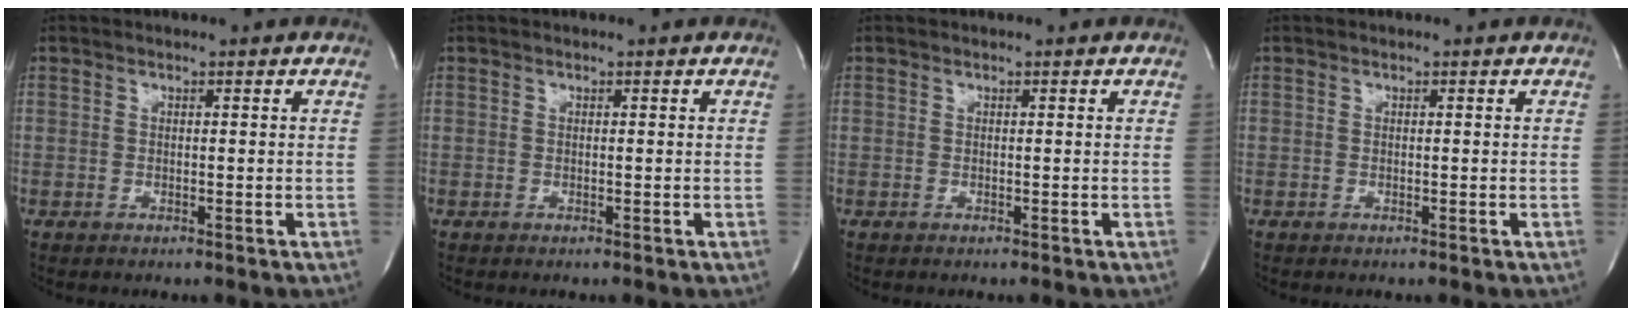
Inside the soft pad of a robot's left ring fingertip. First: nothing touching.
{"total": 0.0}
{"total": 0.0}
{"total": 0.0}